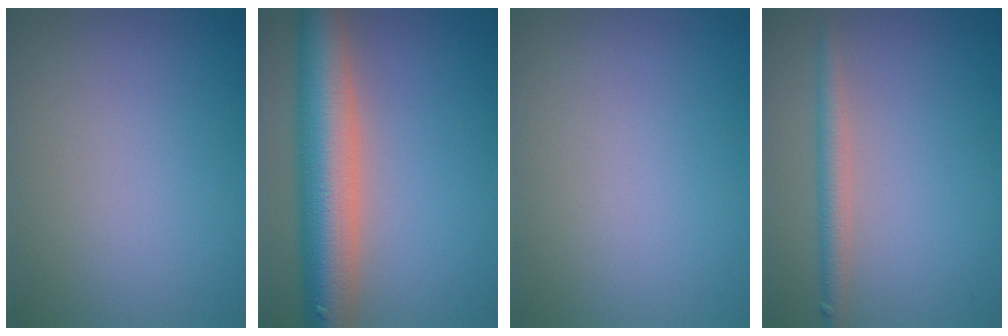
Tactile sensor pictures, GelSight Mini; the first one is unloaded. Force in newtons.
{"total": 9.4, "press": 9.4, "slide": 0.5}
{"total": 0.0}
{"total": 2.2, "press": 2.2, "slide": 0.1}